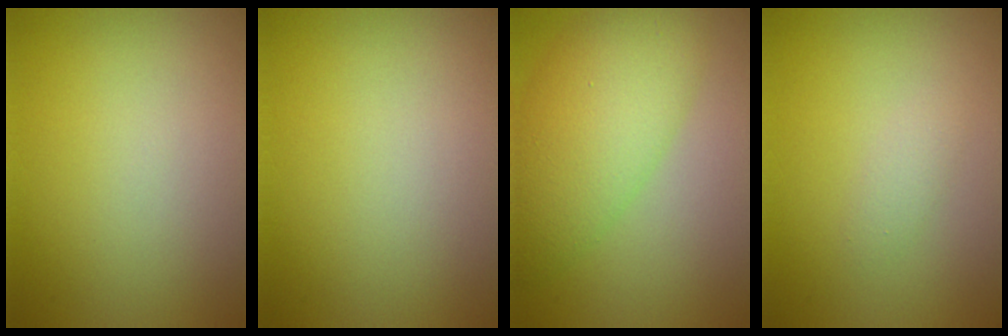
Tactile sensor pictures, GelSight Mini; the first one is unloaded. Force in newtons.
{"total": 0.0}
{"total": 7.0, "press": 7.0, "slide": 0.2}
{"total": 1.0, "press": 1.0, "slide": 0.0}